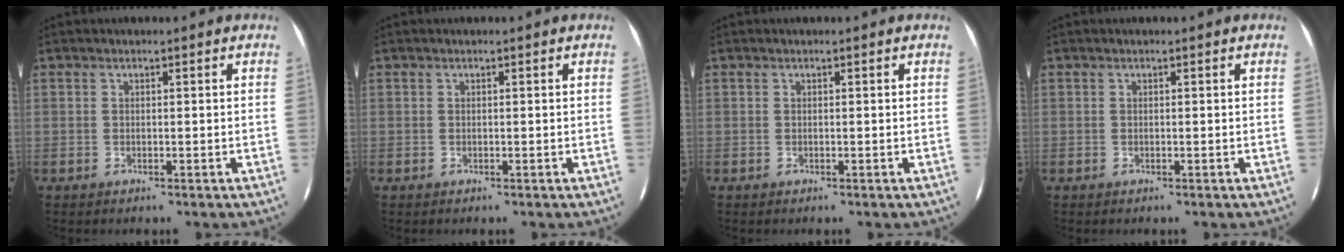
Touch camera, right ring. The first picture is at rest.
{"total": 0.0}
{"total": 0.0}
{"total": 0.0}